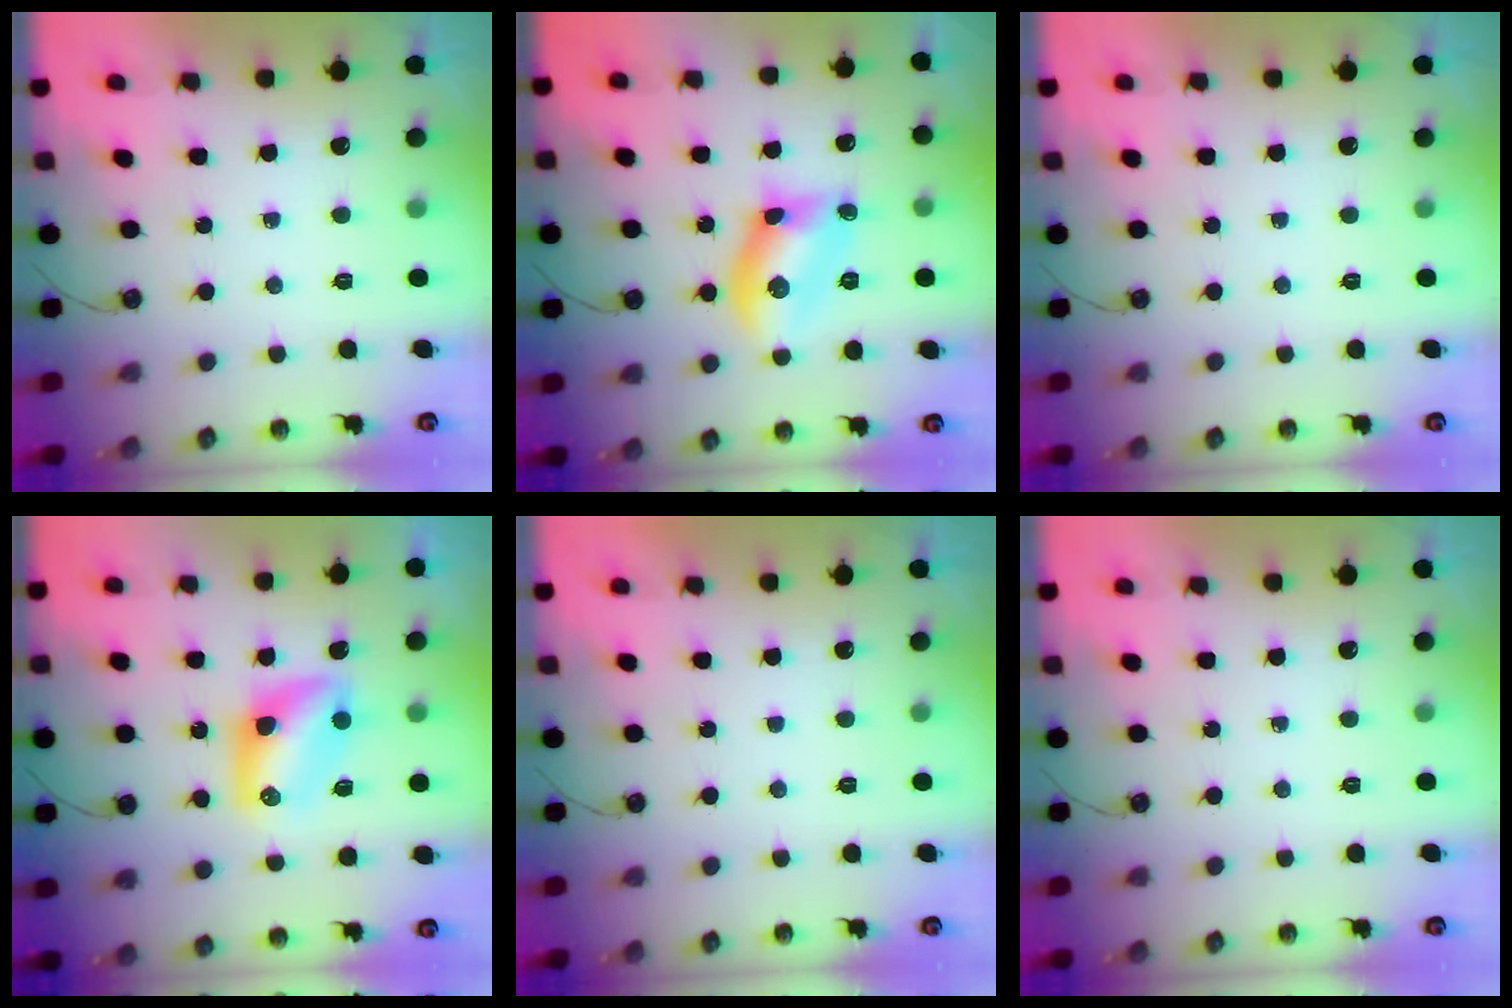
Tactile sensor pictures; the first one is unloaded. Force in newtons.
{"total": 10.4, "press": 10.3, "slide": 0.7}
{"total": 0.0}
{"total": 8.5, "press": 8.5, "slide": 0.8}
{"total": 0.0}
{"total": 0.0}